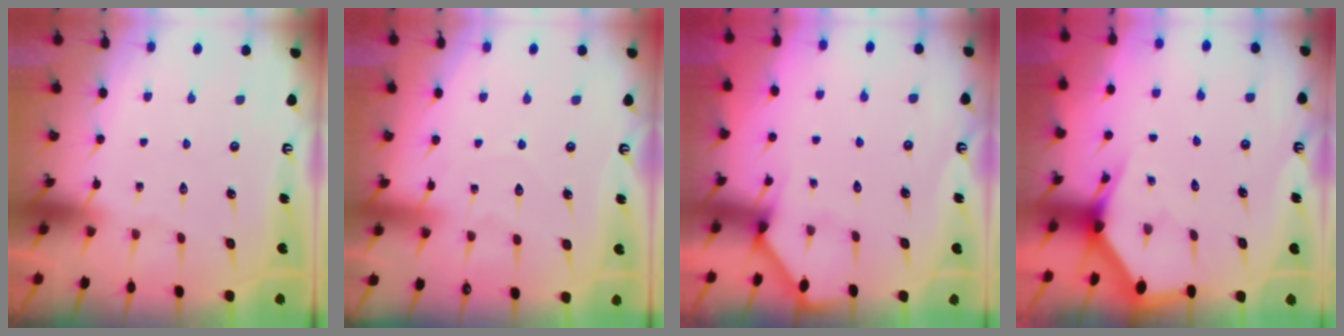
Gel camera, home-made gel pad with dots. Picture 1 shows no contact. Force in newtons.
{"total": 4.0, "press": 3.9, "slide": 0.5}
{"total": 2.2, "press": 2.2, "slide": 0.3}
{"total": 3.0, "press": 3.0, "slide": 0.1}